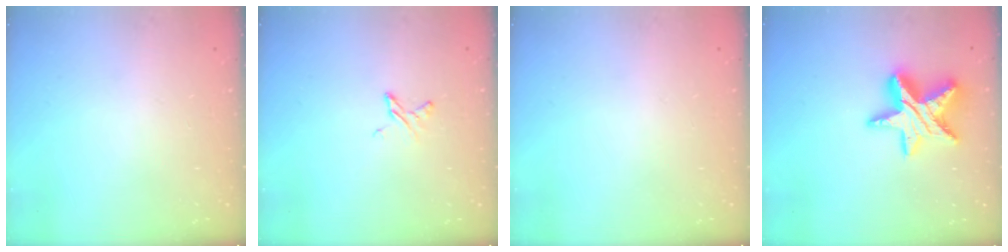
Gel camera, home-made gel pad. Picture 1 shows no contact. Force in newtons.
{"total": 3.7, "press": 3.6, "slide": 0.4}
{"total": 0.0}
{"total": 15.7, "press": 15.7, "slide": 1.2}